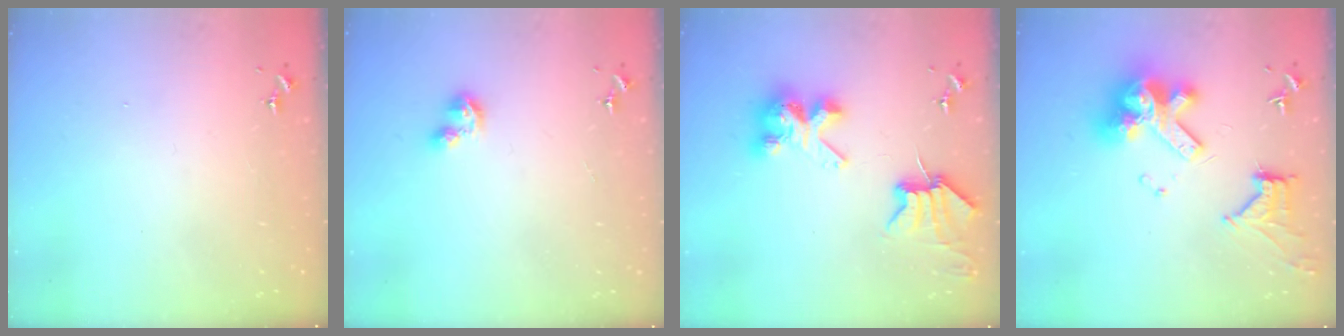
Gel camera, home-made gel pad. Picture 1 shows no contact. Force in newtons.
{"total": 2.6, "press": 2.6, "slide": 0.3}
{"total": 9.0, "press": 9.0, "slide": 1.0}
{"total": 17.8, "press": 17.7, "slide": 1.9}